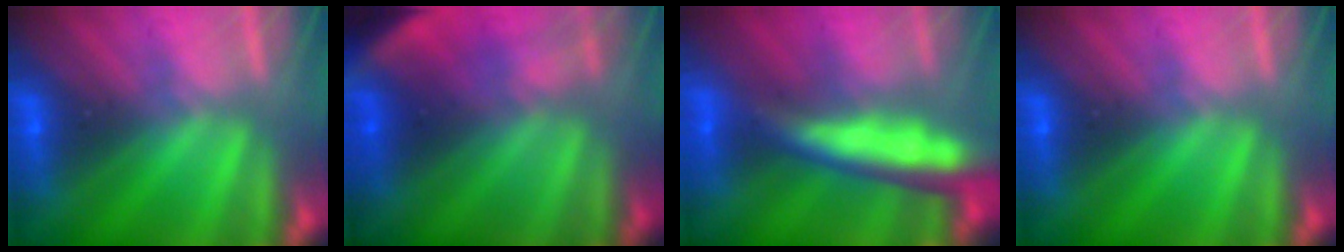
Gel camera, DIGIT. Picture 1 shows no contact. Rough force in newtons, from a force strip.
{"total": 4.5}
{"total": 10.8}
{"total": 0.0}